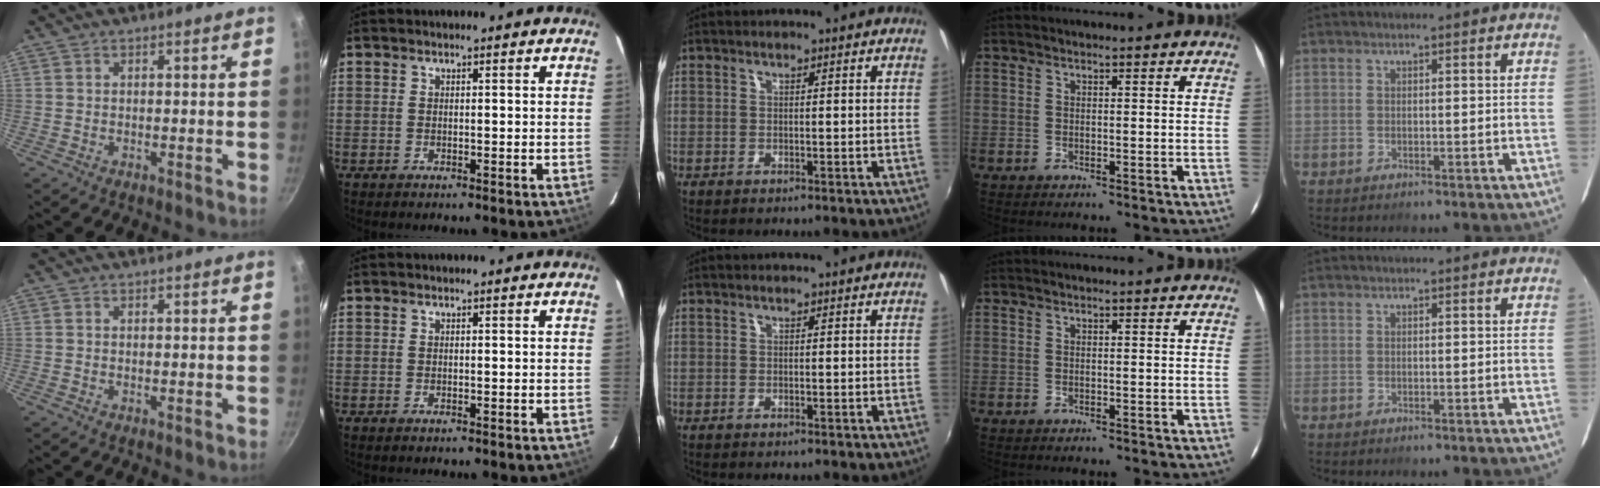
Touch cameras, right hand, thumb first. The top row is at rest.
{}